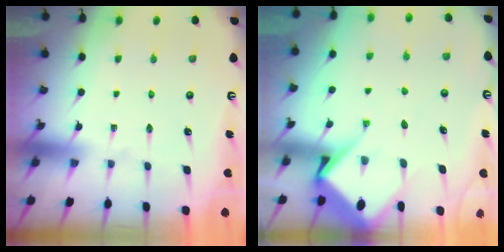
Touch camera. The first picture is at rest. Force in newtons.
{"total": 9.0, "press": 8.9, "slide": 1.2}